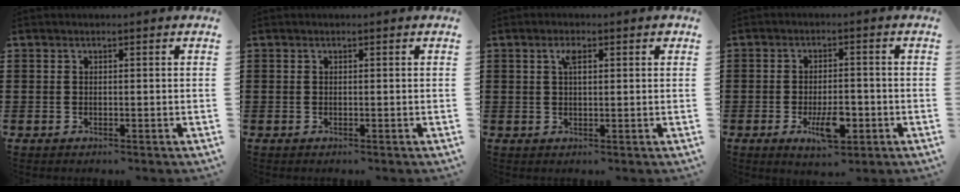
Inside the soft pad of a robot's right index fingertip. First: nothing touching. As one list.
[{"total": 0.0}, {"total": 2.5, "force": [1.0, 0.8, 2.2], "torque": [-0.039, 0.003, 0.014]}, {"total": 6.4, "force": [-2.4, 2.8, 5.3], "torque": [-0.096, -0.005, -0.043]}]